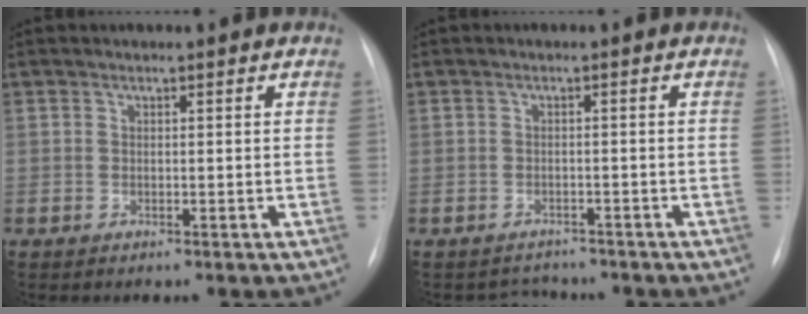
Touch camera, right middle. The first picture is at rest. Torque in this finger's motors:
{"motor_torque": [-0.96, 0.16, -0.52, -0.08]}